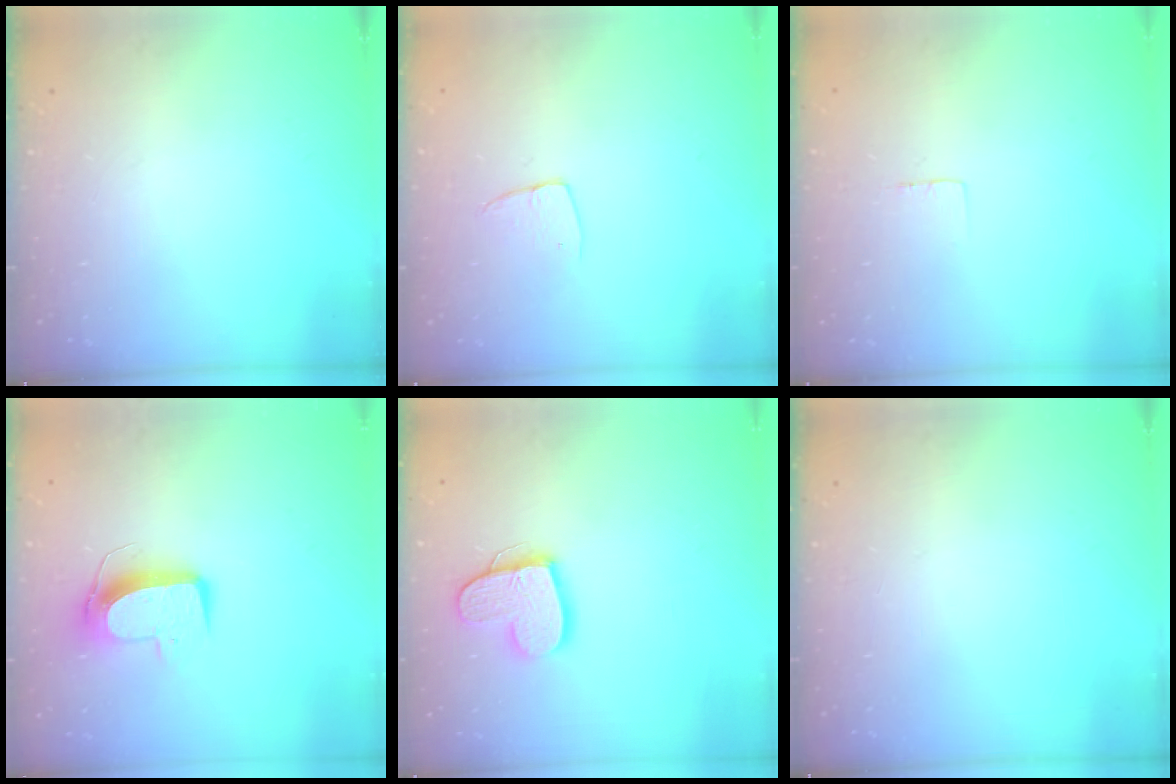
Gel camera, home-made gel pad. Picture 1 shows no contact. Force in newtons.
{"total": 5.6, "press": 5.5, "slide": 0.5}
{"total": 2.3, "press": 2.3, "slide": 0.1}
{"total": 10.0, "press": 10.0, "slide": 0.5}
{"total": 12.9, "press": 12.9, "slide": 1.0}
{"total": 0.0}